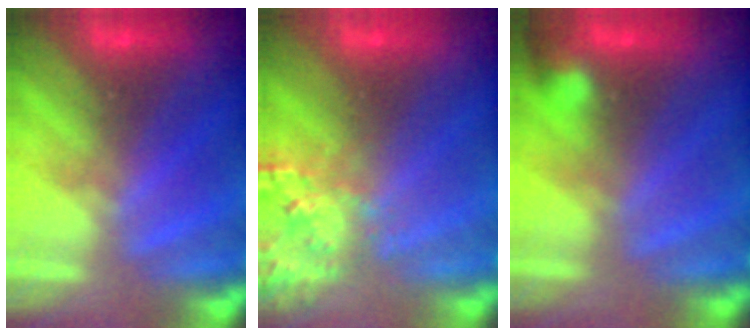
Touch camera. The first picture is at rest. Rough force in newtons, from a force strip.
{"total": 2.6}
{"total": 2.9}